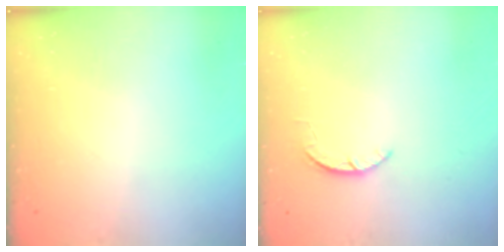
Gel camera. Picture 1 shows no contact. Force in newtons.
{"total": 1.6, "press": 1.6, "slide": 0.3}